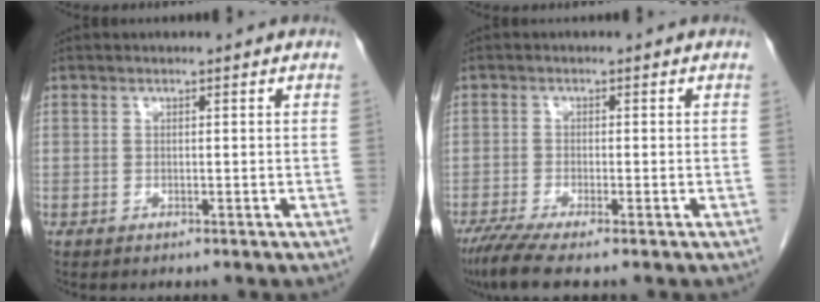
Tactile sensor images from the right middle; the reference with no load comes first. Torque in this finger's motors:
{"motor_torque": [1.03, -0.48, 0.05, 0.07]}